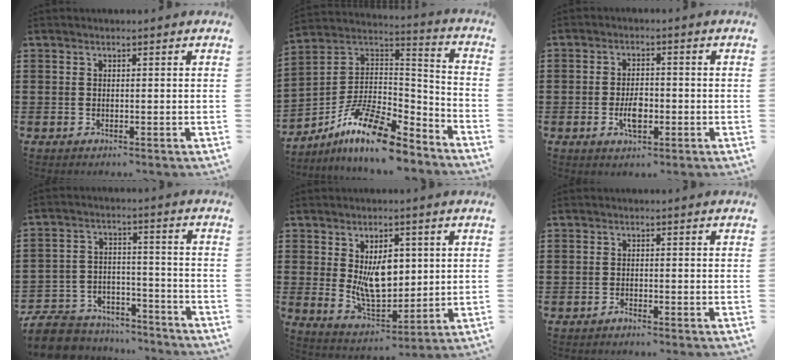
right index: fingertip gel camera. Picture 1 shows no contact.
{"total": 12.8, "force": [-9.1, 3.6, 8.3], "torque": [-0.165, 0.017, -0.174]}
{"total": 4.3, "force": [-1.1, 2.0, 3.7], "torque": [-0.071, 0.003, -0.020]}
{"total": 7.6, "force": [-7.1, 2.5, 1.1], "torque": [-0.036, 0.020, -0.142]}
{"total": 8.3, "force": [1.4, 5.1, 6.4], "torque": [-0.098, 0.002, 0.024]}
{"total": 0.8, "force": [-0.7, 0.1, 0.2], "torque": [-0.006, 0.000, -0.015]}